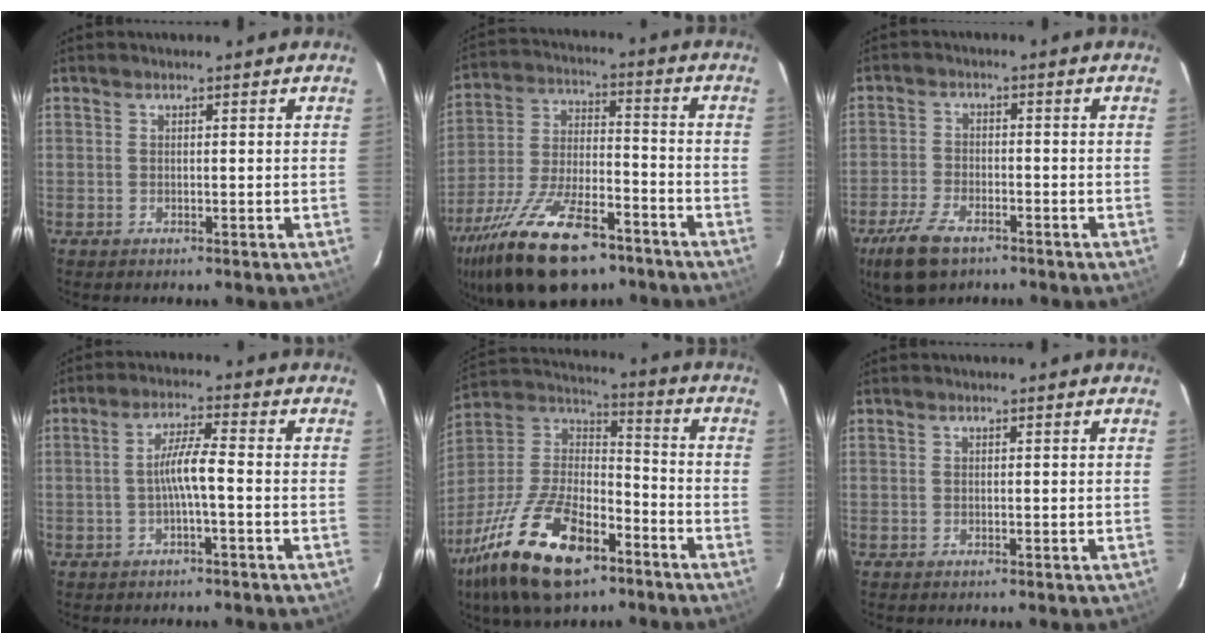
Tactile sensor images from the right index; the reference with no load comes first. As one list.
[{"total": 21.7, "force": [-14.7, 8.6, 13.5], "torque": [-0.271, -0.034, -0.244]}, {"total": 9.1, "force": [-6.1, 4.3, 5.2], "torque": [-0.138, -0.014, -0.116]}, {"total": 4.7, "force": [-1.4, -0.1, 4.5], "torque": [-0.091, 0.009, -0.024]}, {"total": 24.0, "force": [-14.0, 10.9, 16.2], "torque": [-0.343, -0.015, -0.247]}, {"total": 0.0}]